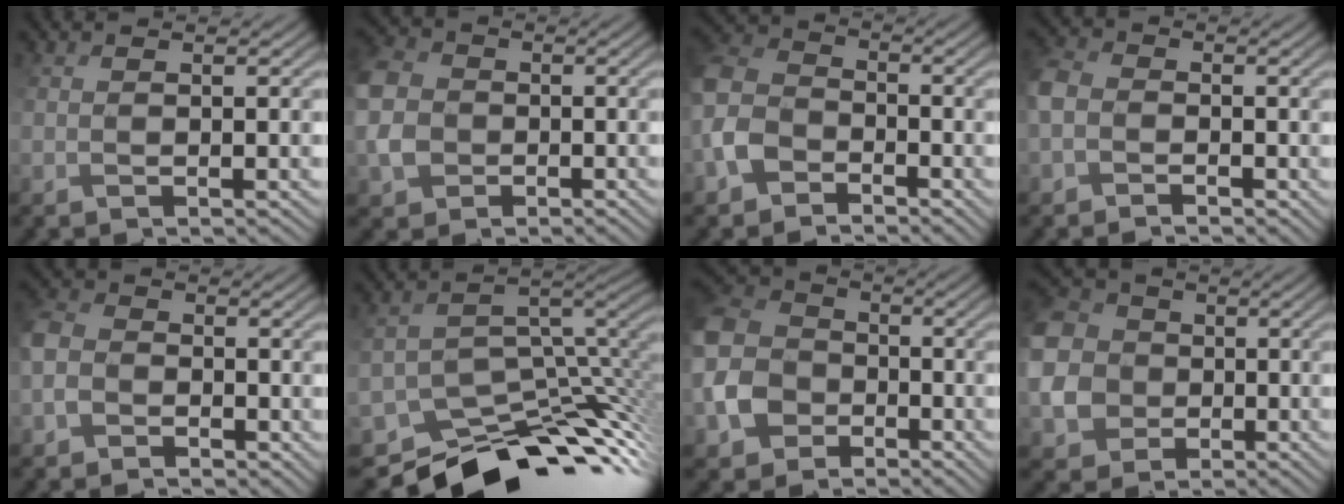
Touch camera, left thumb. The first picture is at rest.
{"total": 5.1, "force": [-0.7, 4.6, 2.1], "torque": [-0.070, 0.004, -0.028]}
{"total": 5.5, "force": [-2.9, 3.9, 2.6], "torque": [-0.079, 0.006, -0.077]}
{"total": 2.8, "force": [-1.0, 2.3, 1.3], "torque": [-0.042, 0.008, -0.030]}
{"total": 3.0, "force": [-1.4, 2.4, 1.1], "torque": [-0.038, 0.009, -0.038]}
{"total": 9.6, "force": [-6.4, 5.1, 5.0], "torque": [-0.091, -0.018, -0.076]}
{"total": 8.5, "force": [-3.0, 7.0, 3.8], "torque": [-0.133, -0.010, -0.068]}
{"total": 10.0, "force": [-0.7, 9.3, 3.8], "torque": [-0.146, -0.016, -0.024]}